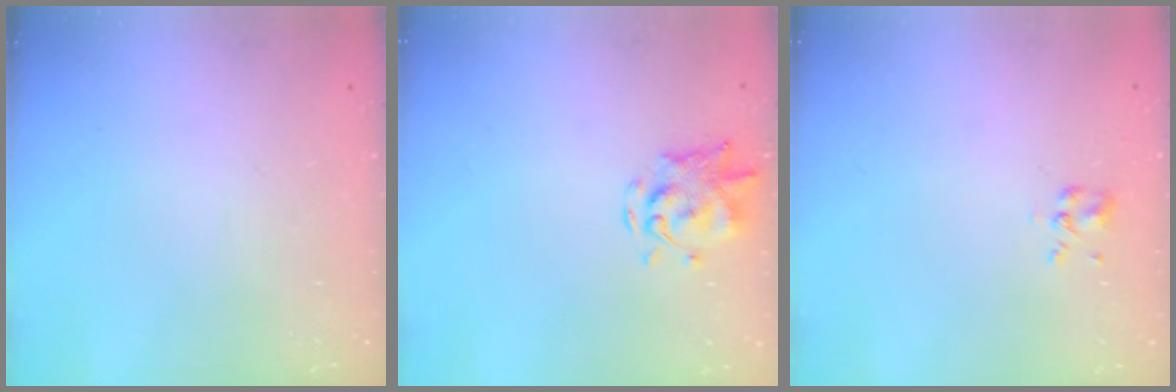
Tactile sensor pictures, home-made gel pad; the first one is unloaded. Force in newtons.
{"total": 1.8, "press": 1.8, "slide": 0.4}
{"total": 1.9, "press": 1.8, "slide": 0.8}